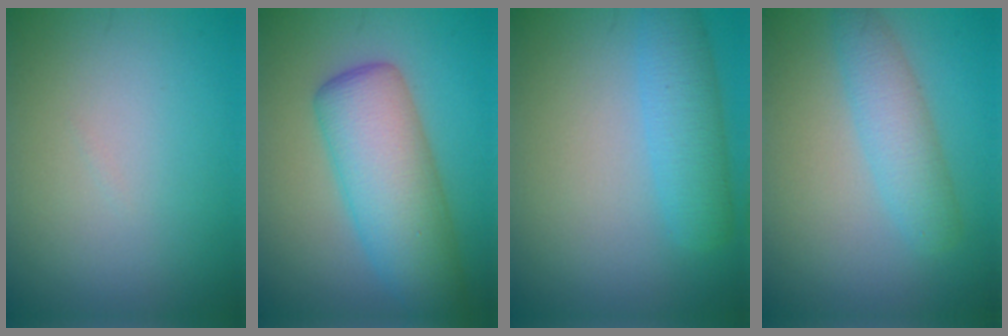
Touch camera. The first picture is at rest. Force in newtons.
{"total": 8.2, "press": 8.2, "slide": 0.3}
{"total": 4.0, "press": 4.0, "slide": 0.1}
{"total": 3.6, "press": 3.6, "slide": 0.0}